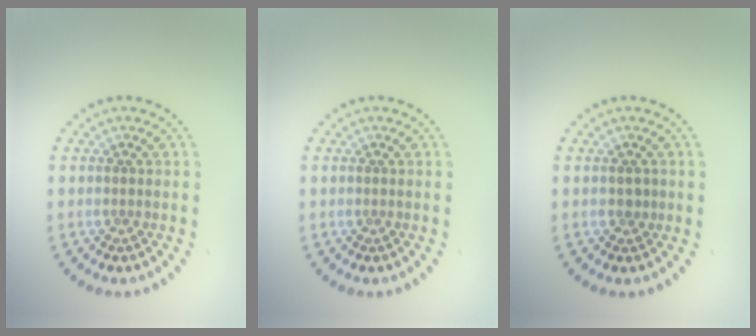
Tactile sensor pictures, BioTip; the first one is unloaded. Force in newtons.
{"total": 0.0}
{"total": 0.8, "press": 0.7, "slide": 0.3}